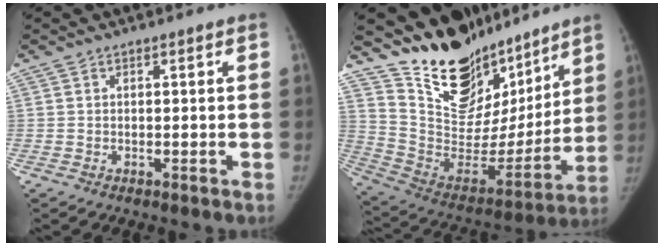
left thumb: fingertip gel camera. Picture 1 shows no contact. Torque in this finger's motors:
{"motor_torque": [0.42, 0.21, 1.33, -1.36, 0.08]}